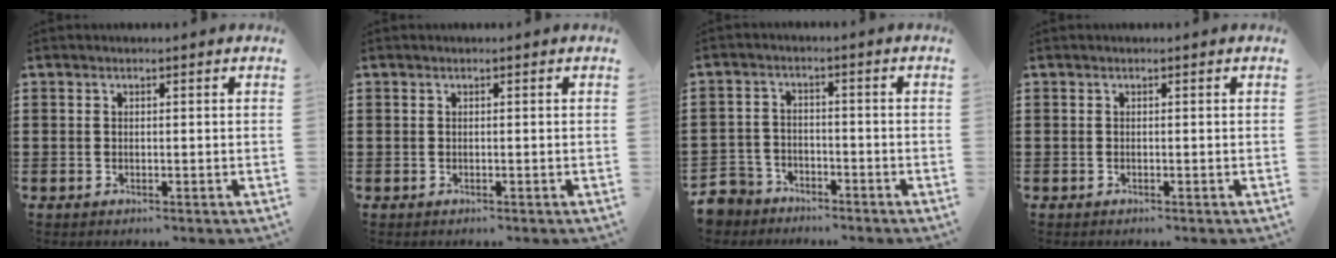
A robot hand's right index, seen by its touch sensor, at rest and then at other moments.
{"total": 0.0}
{"total": 4.5, "force": [-4.1, 1.7, 0.1], "torque": [-0.031, -0.003, -0.094]}
{"total": 0.0}